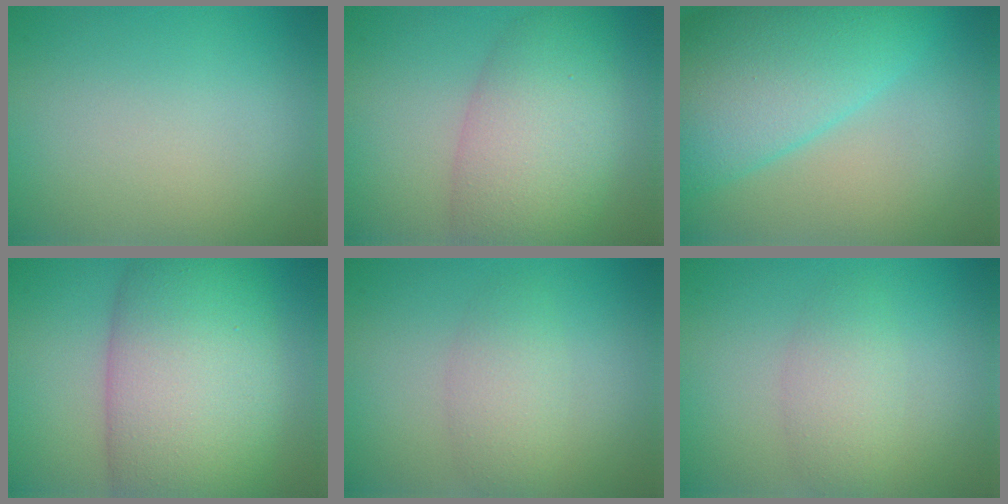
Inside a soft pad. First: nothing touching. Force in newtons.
{"total": 7.4, "press": 7.4, "slide": 0.3}
{"total": 11.0, "press": 11.0, "slide": 0.4}
{"total": 12.5, "press": 12.5, "slide": 0.2}
{"total": 2.7, "press": 2.7, "slide": 0.1}
{"total": 2.7, "press": 2.7, "slide": 0.1}